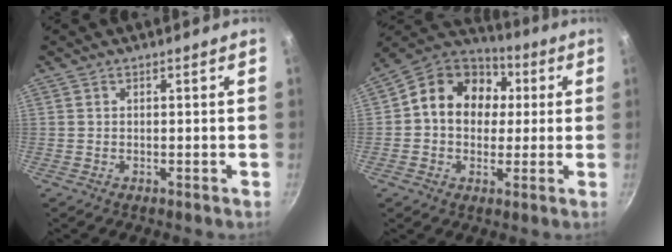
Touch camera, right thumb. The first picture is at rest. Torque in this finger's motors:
{"motor_torque": [-0.14, 0.59, 0.09, 0.10, 0.07]}